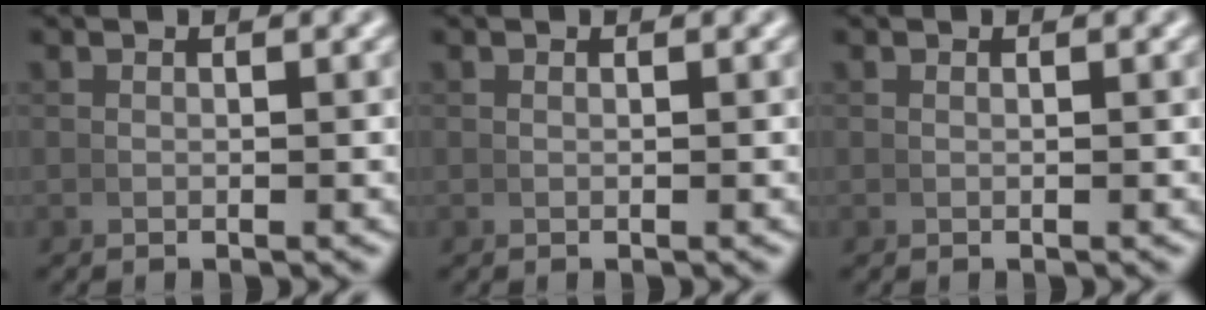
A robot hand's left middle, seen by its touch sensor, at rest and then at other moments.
{"total": 0.0}
{"total": 0.0}